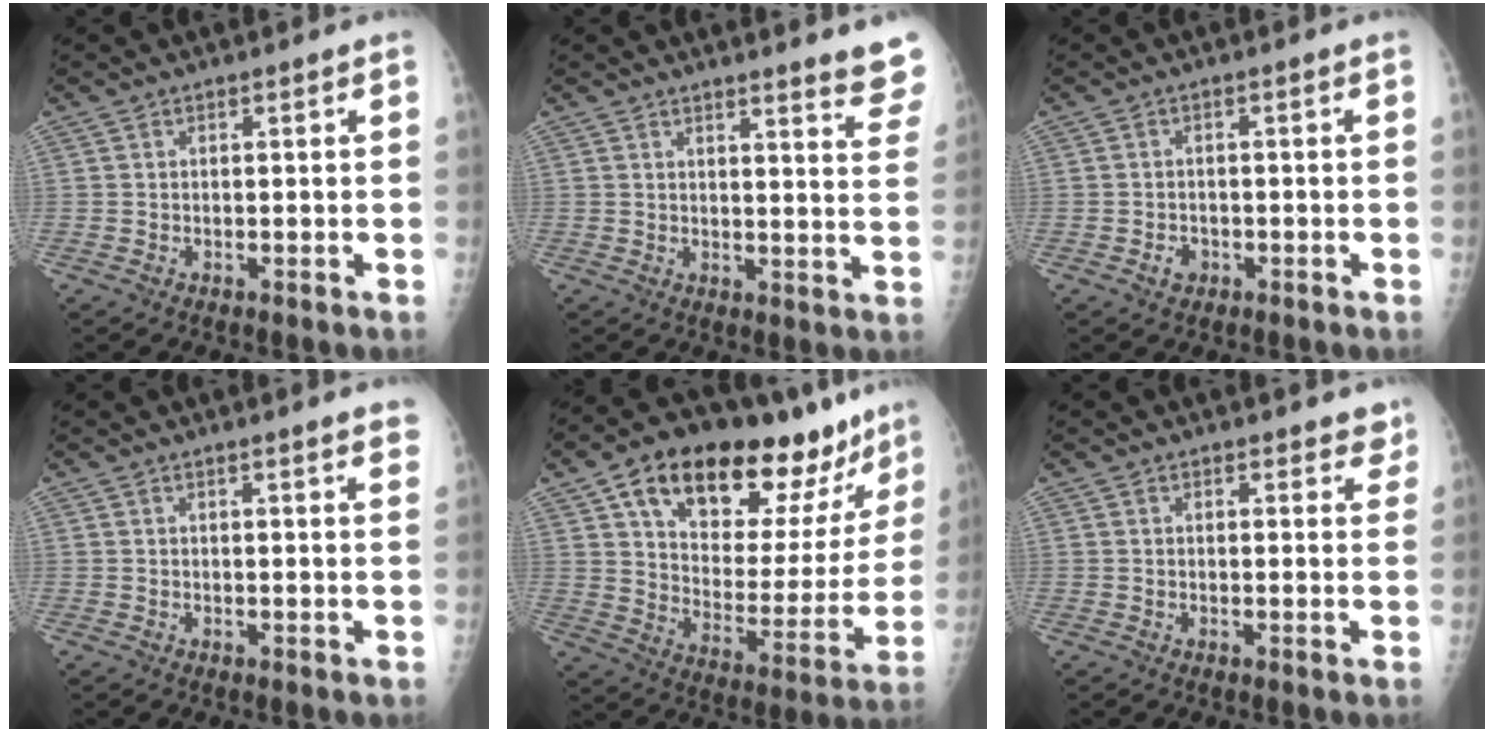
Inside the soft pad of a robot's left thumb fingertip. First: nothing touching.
{"total": 8.6, "force": [7.8, 0.3, 3.6], "torque": [-0.017, -0.059, 0.070]}
{"total": 2.1, "force": [-0.9, 1.7, 0.8], "torque": [-0.004, 0.006, -0.013]}
{"total": 4.3, "force": [3.6, 0.5, 2.3], "torque": [-0.017, -0.007, 0.032]}
{"total": 28.1, "force": [18.3, 12.0, 17.6], "torque": [-0.221, -0.048, 0.280]}
{"total": 3.6, "force": [3.1, 1.7, 0.7], "torque": [0.030, -0.013, 0.024]}